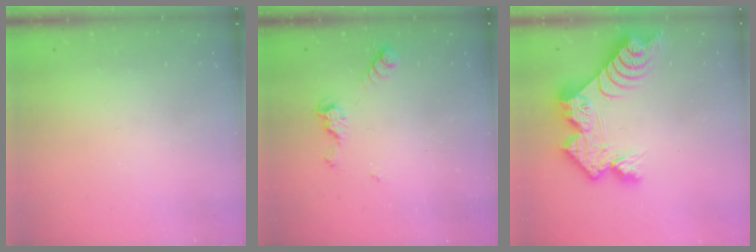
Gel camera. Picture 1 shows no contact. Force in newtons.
{"total": 6.3, "press": 6.3, "slide": 0.5}
{"total": 13.9, "press": 13.9, "slide": 1.0}